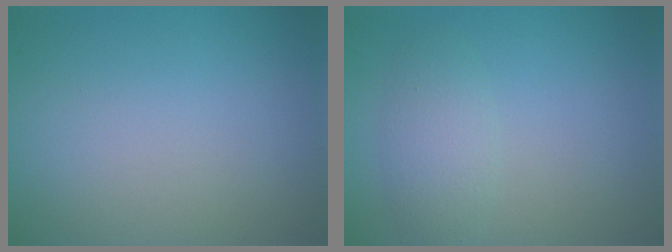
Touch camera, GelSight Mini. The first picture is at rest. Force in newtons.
{"total": 2.5, "press": 2.5, "slide": 0.2}